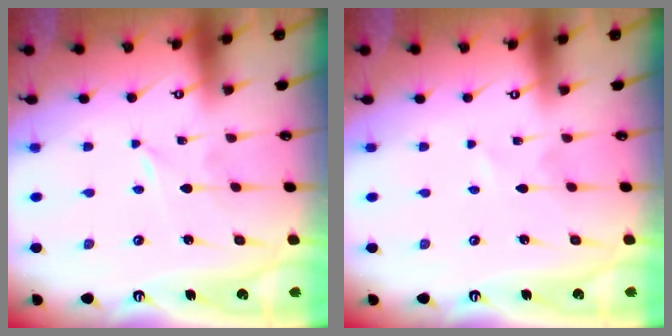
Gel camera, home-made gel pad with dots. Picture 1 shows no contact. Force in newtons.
{"total": 0.0}